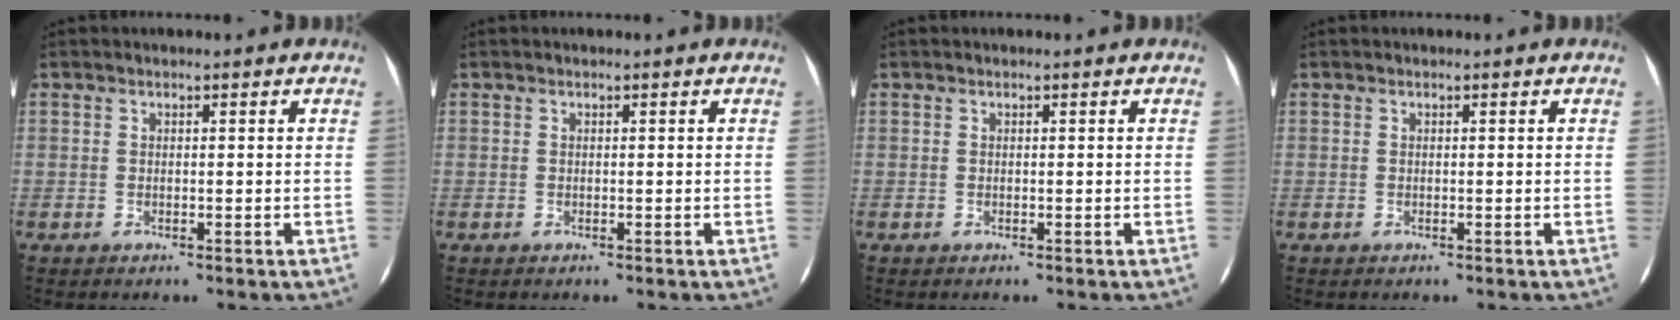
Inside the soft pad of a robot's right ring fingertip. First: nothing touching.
{"total": 0.0}
{"total": 0.0}
{"total": 0.0}